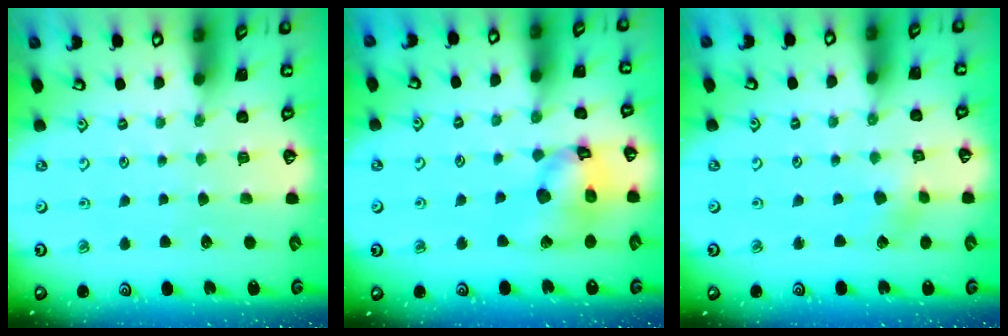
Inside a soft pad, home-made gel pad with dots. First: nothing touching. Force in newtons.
{"total": 15.3, "press": 15.1, "slide": 2.1}
{"total": 2.5, "press": 2.3, "slide": 0.8}